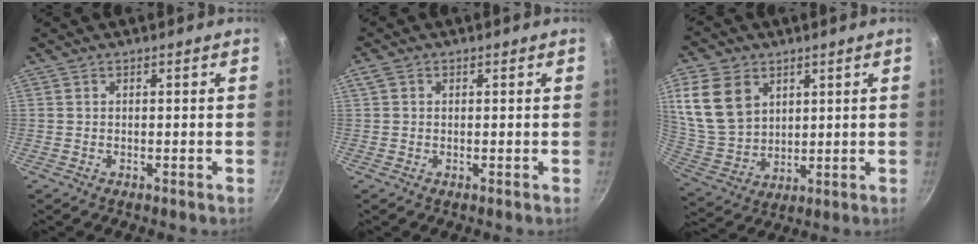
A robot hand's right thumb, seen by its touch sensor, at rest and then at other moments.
{"total": 2.0, "force": [0.5, 1.5, 1.1], "torque": [-0.023, 0.008, 0.008]}
{"total": 14.5, "force": [5.6, 10.7, 8.0], "torque": [-0.140, -0.021, 0.126]}